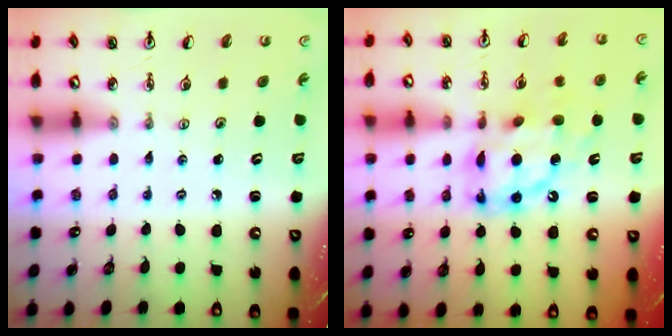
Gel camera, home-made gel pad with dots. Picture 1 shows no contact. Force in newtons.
{"total": 14.1, "press": 14.1, "slide": 1.2}